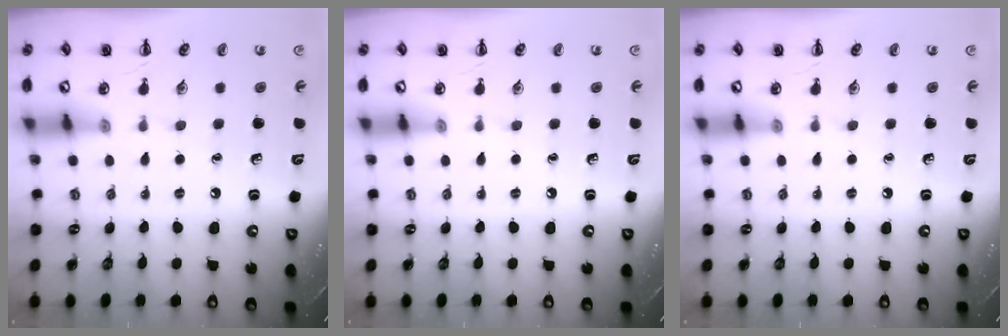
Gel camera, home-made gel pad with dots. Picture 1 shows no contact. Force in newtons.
{"total": 0.0}
{"total": 0.0}